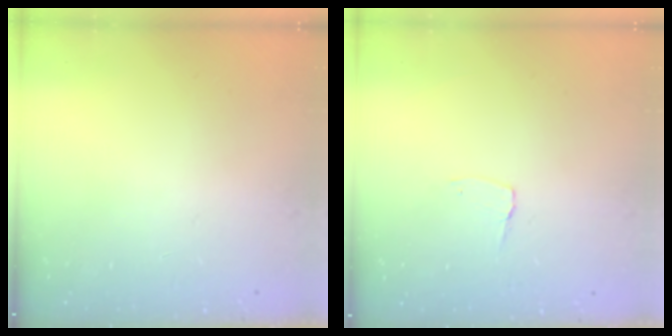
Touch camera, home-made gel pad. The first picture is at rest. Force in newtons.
{"total": 2.9, "press": 2.9, "slide": 0.3}